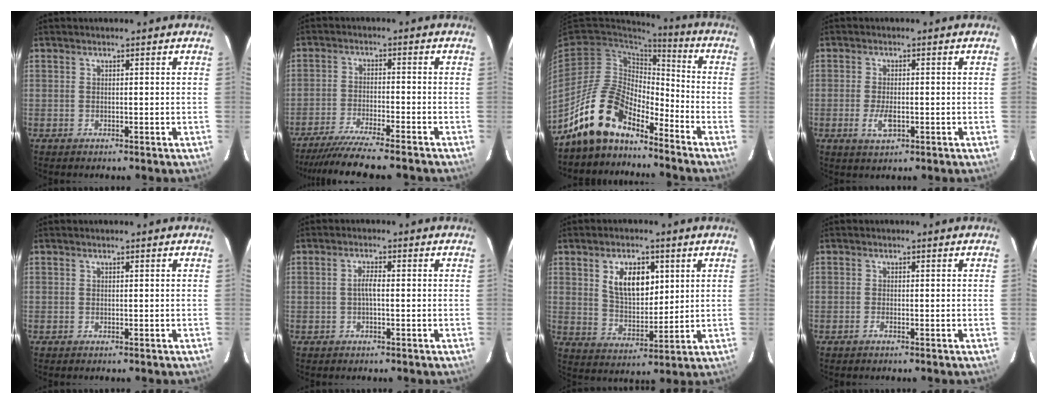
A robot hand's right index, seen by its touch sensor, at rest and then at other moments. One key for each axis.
{"total": 11.6, "fx": -10.4, "fy": 0.1, "fz": 5.3, "tx": -0.122, "ty": -0.023, "tz": -0.174}
{"total": 14.1, "fx": -11.4, "fy": 5.3, "fz": 6.3, "tx": -0.124, "ty": 0.014, "tz": -0.221}
{"total": 4.1, "fx": -1.3, "fy": 1.7, "fz": 3.5, "tx": -0.074, "ty": -0.006, "tz": -0.023}
{"total": 0.0}
{"total": 2.0, "fx": -0.3, "fy": 0.4, "fz": 1.9, "tx": -0.038, "ty": 0.006, "tz": -0.007}
{"total": 9.8, "fx": 3.5, "fy": 5.4, "fz": 7.3, "tx": -0.130, "ty": 0.007, "tz": 0.072}
{"total": 0.9, "fx": -0.6, "fy": -0.1, "fz": 0.7, "tx": -0.014, "ty": 0.001, "tz": -0.012}